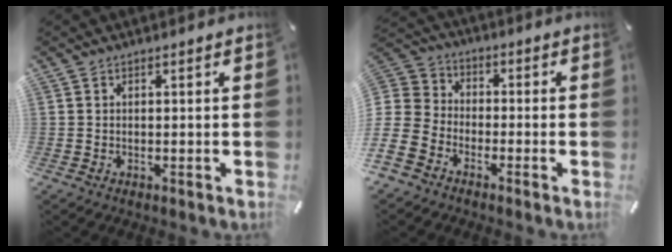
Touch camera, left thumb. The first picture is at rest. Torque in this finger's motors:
{"motor_torque": [0.00, 5.00, 1.29, 1.48, 0.45]}